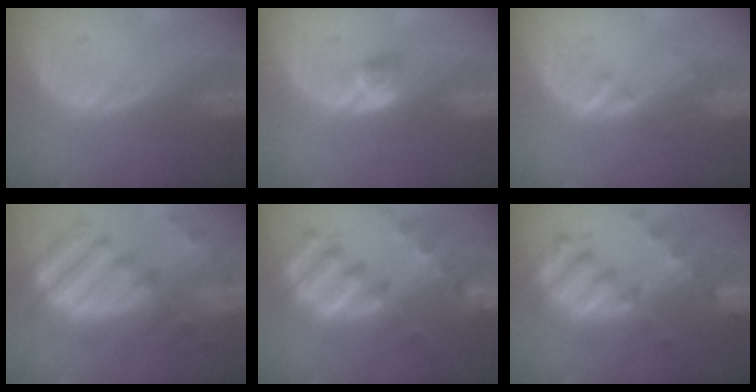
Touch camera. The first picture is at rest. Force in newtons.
{"total": 2.7, "press": 2.4, "slide": 1.2}
{"total": 1.9, "press": 1.9, "slide": 0.3}
{"total": 11.6, "press": 10.6, "slide": 4.9}
{"total": 11.3, "press": 9.8, "slide": 5.8}
{"total": 10.5, "press": 9.1, "slide": 5.2}